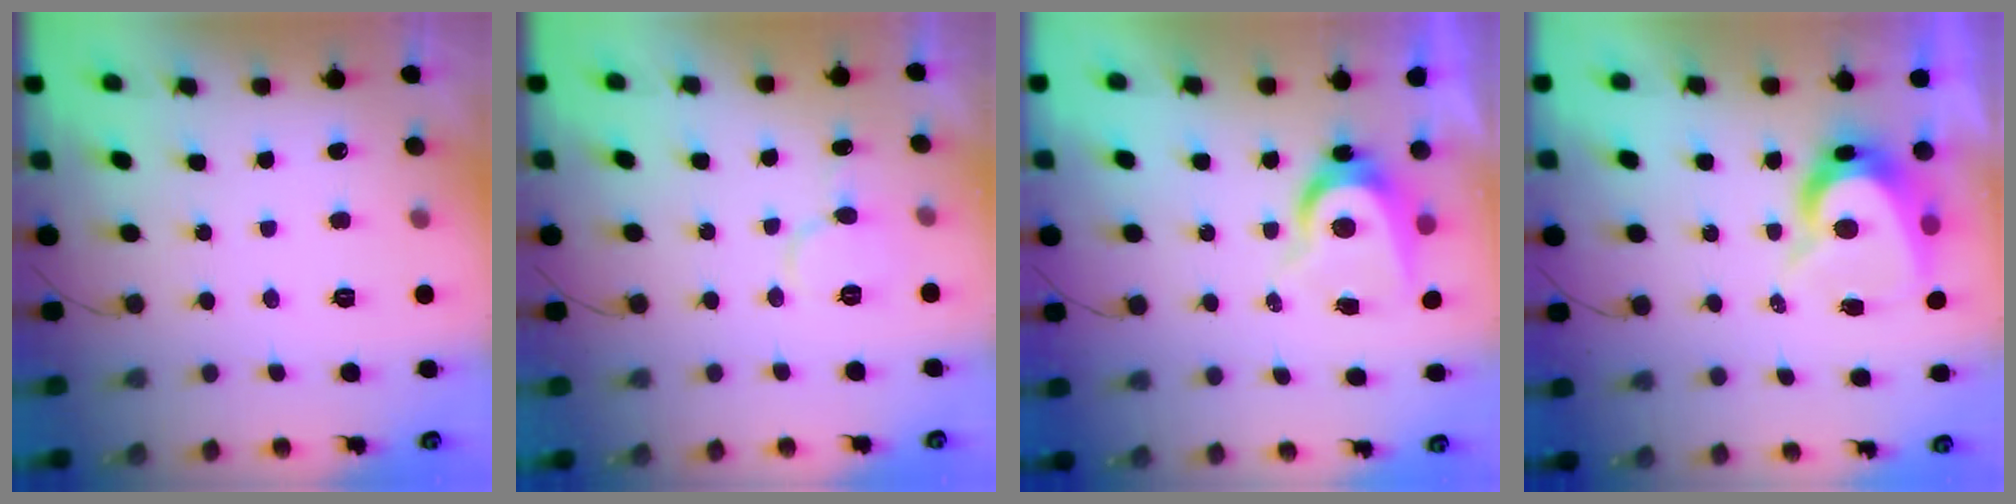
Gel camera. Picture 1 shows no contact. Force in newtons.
{"total": 6.4, "press": 6.4, "slide": 0.6}
{"total": 7.3, "press": 7.3, "slide": 0.6}
{"total": 8.4, "press": 8.3, "slide": 0.6}